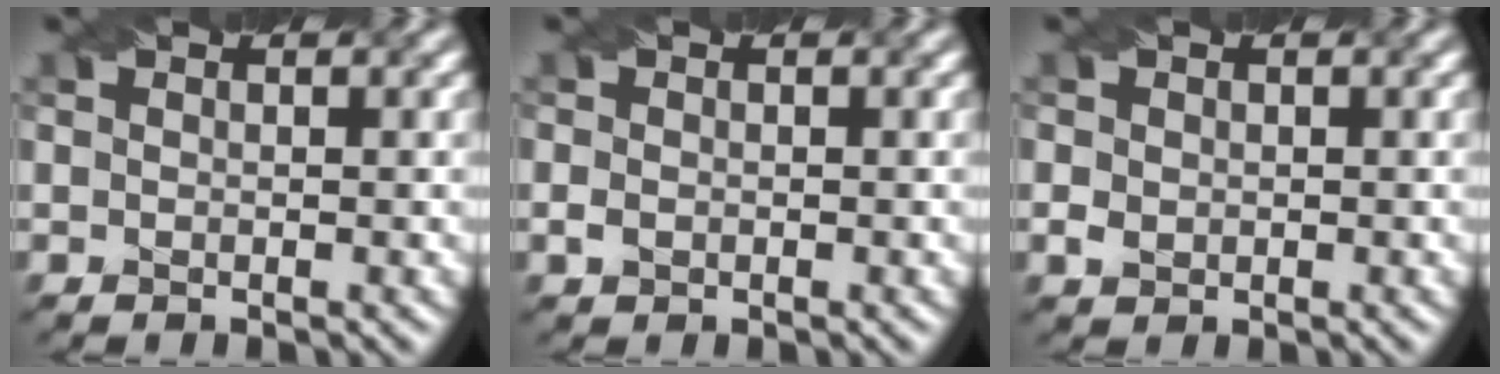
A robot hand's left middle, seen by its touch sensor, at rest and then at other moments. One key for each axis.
{"total": 0.8, "fx": -0.4, "fy": 0.6, "fz": 0.3, "tx": -0.005, "ty": -0.003, "tz": -0.011}
{"total": 1.1, "fx": -0.1, "fy": 1.0, "fz": 0.4, "tx": -0.007, "ty": -0.003, "tz": -0.001}